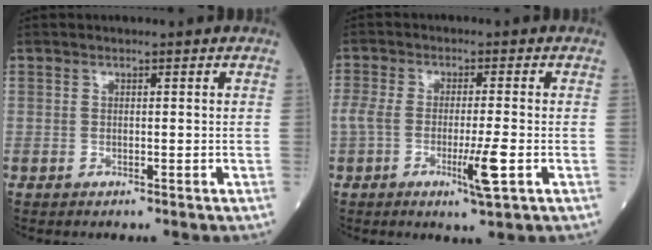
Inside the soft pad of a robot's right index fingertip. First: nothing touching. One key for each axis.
{"total": 6.9, "fx": -2.2, "fy": 0.6, "fz": 6.4, "tx": -0.126, "ty": -0.004, "tz": -0.039}